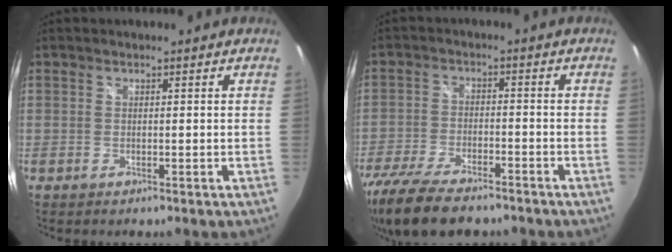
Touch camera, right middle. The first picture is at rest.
{"total": 17.4, "force": [-13.7, 5.7, 9.2], "torque": [-0.210, -0.044, -0.236]}